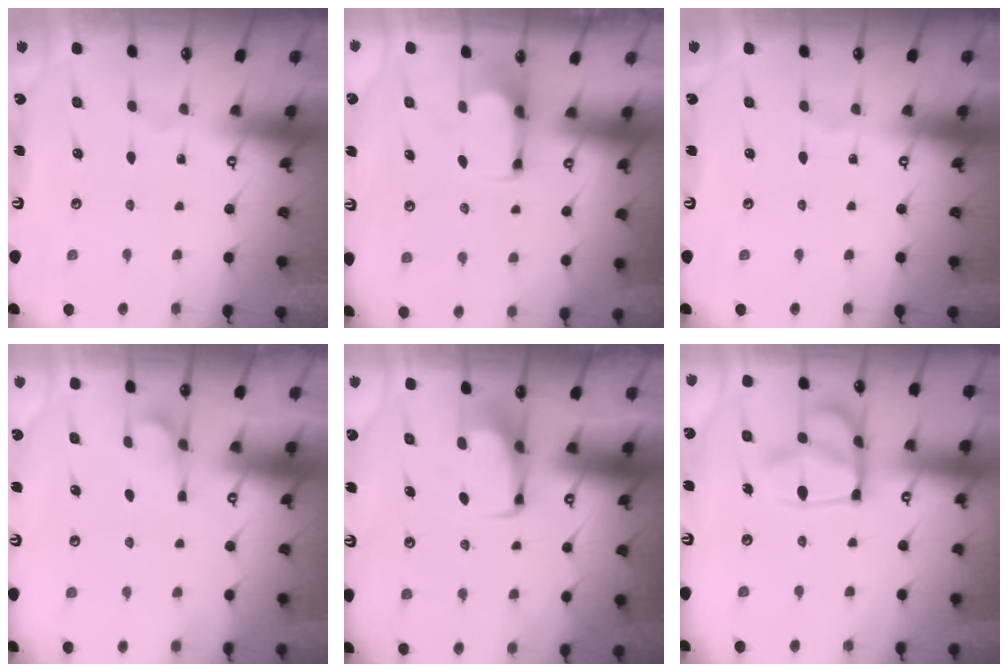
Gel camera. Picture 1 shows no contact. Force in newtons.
{"total": 2.5, "press": 2.4, "slide": 0.9}
{"total": 0.0}
{"total": 1.8, "press": 1.4, "slide": 1.1}
{"total": 3.3, "press": 3.3, "slide": 0.4}
{"total": 15.8, "press": 15.7, "slide": 1.6}